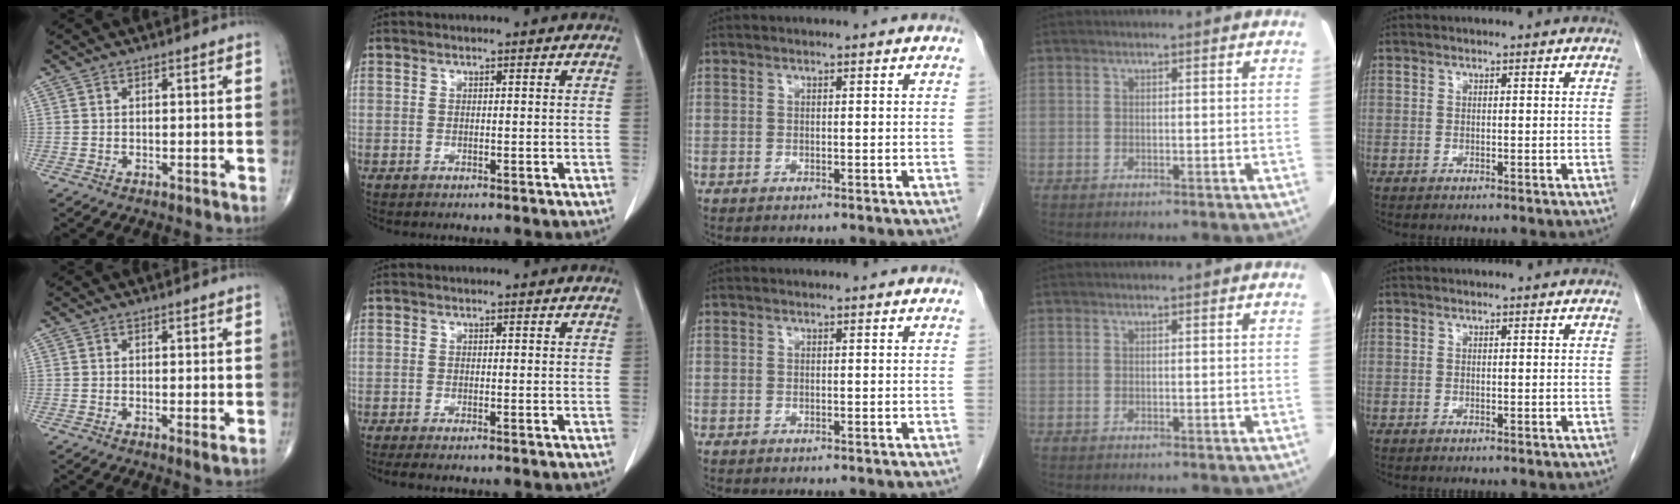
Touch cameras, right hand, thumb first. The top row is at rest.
{"thumb": {"total": 1.4, "force": [0.0, 0.2, 1.4], "torque": [-0.024, -0.006, -0.001]}, "index": {"total": 2.6, "force": [-2.2, 0.3, 1.5], "torque": [-0.020, -0.007, -0.032]}}